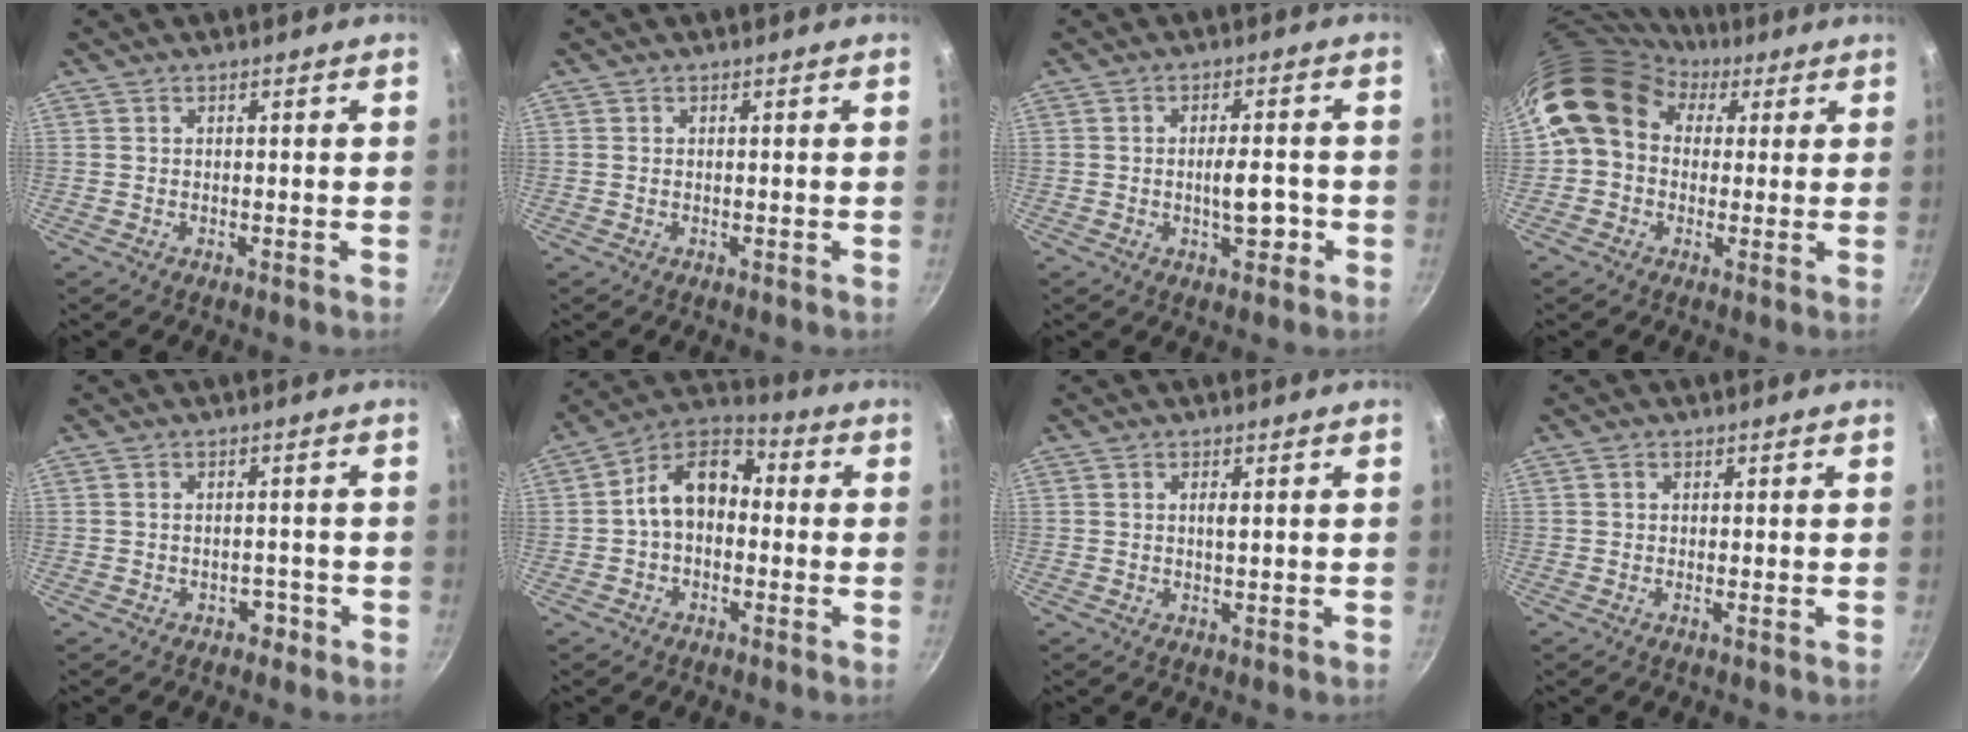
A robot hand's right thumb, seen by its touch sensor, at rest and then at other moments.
{"total": 0.0}
{"total": 5.6, "force": [-1.4, 2.4, 4.9], "torque": [-0.052, 0.011, -0.021]}
{"total": 13.4, "force": [3.9, 10.7, 7.0], "torque": [-0.100, 0.019, 0.049]}
{"total": 2.1, "force": [-1.2, 1.4, 0.9], "torque": [0.001, 0.018, -0.008]}
{"total": 11.5, "force": [-0.2, 8.0, 8.2], "torque": [-0.105, 0.045, -0.028]}
{"total": 1.4, "force": [0.4, 0.4, 1.3], "torque": [-0.024, 0.000, 0.006]}
{"total": 0.8, "force": [0.1, 0.4, 0.7], "torque": [-0.018, 0.003, -0.003]}